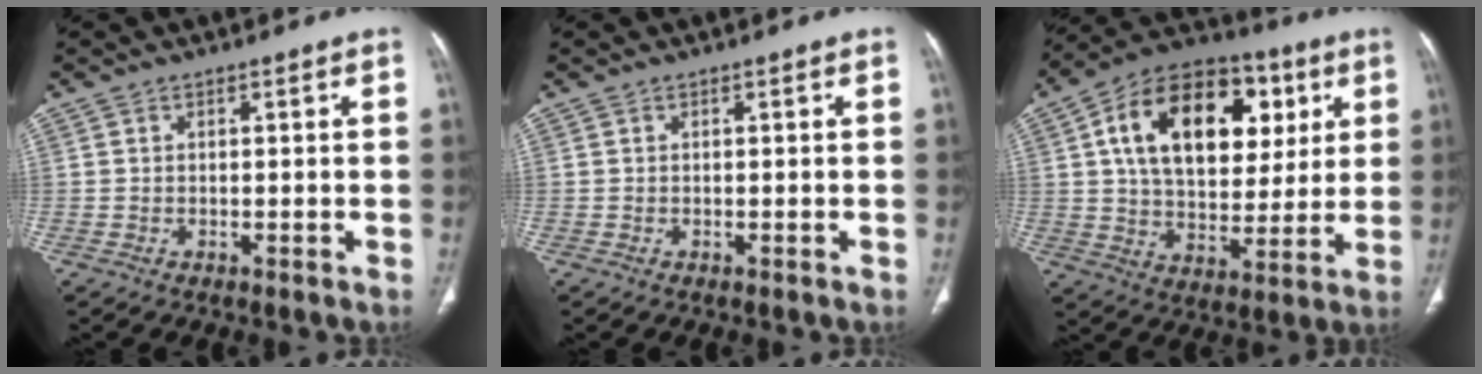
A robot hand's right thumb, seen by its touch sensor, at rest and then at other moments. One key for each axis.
{"total": 0.0}
{"total": 24.2, "fx": 7.2, "fy": 15.0, "fz": 17.6, "tx": -0.257, "ty": 0.002, "tz": 0.111}